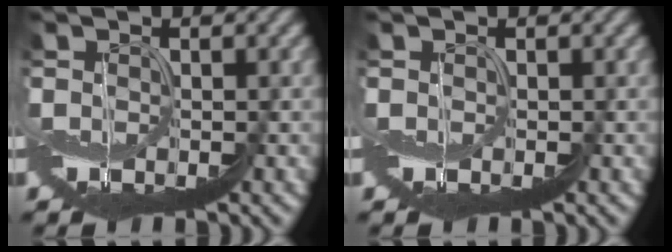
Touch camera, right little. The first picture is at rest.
{"total": 0.0}